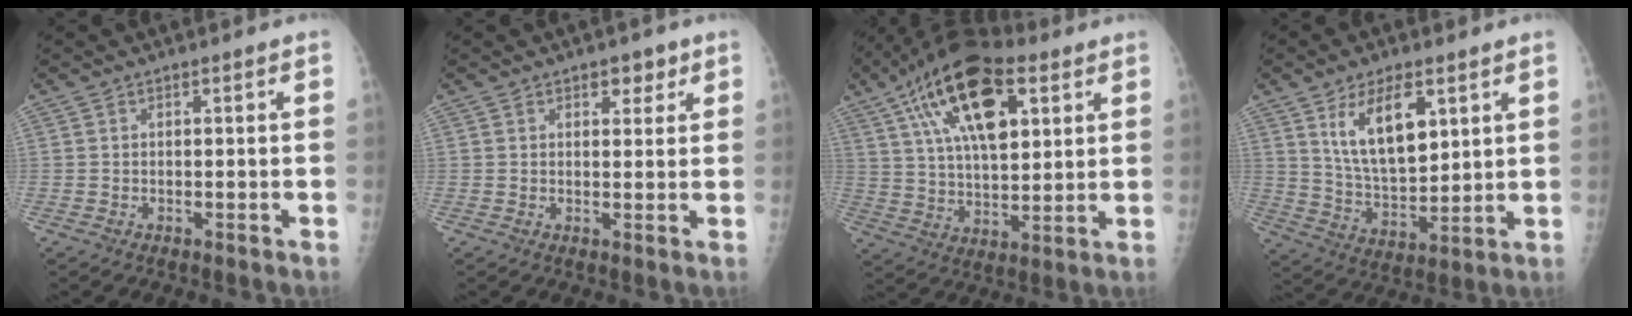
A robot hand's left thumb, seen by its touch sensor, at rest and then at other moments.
{"total": 3.2, "force": [1.9, 1.9, 1.8], "torque": [-0.001, -0.008, 0.024]}
{"total": 20.0, "force": [8.7, 9.5, 15.3], "torque": [-0.248, -0.011, 0.150]}
{"total": 12.8, "force": [5.6, 6.1, 9.7], "torque": [-0.144, -0.033, 0.115]}